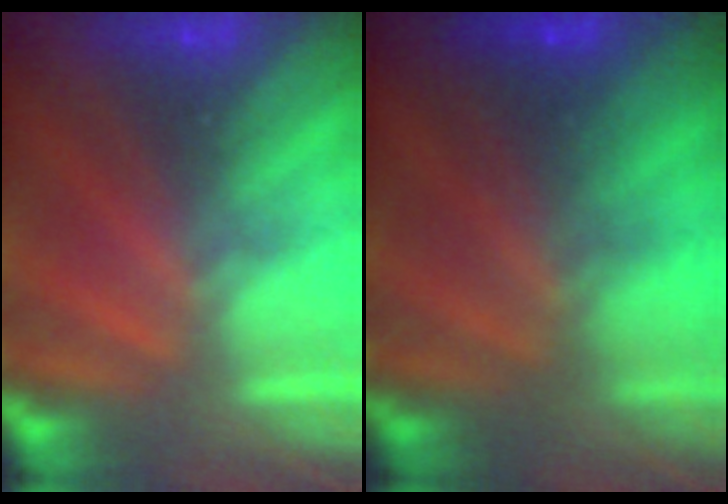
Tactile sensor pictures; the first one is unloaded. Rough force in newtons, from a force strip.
{"total": 7.0}